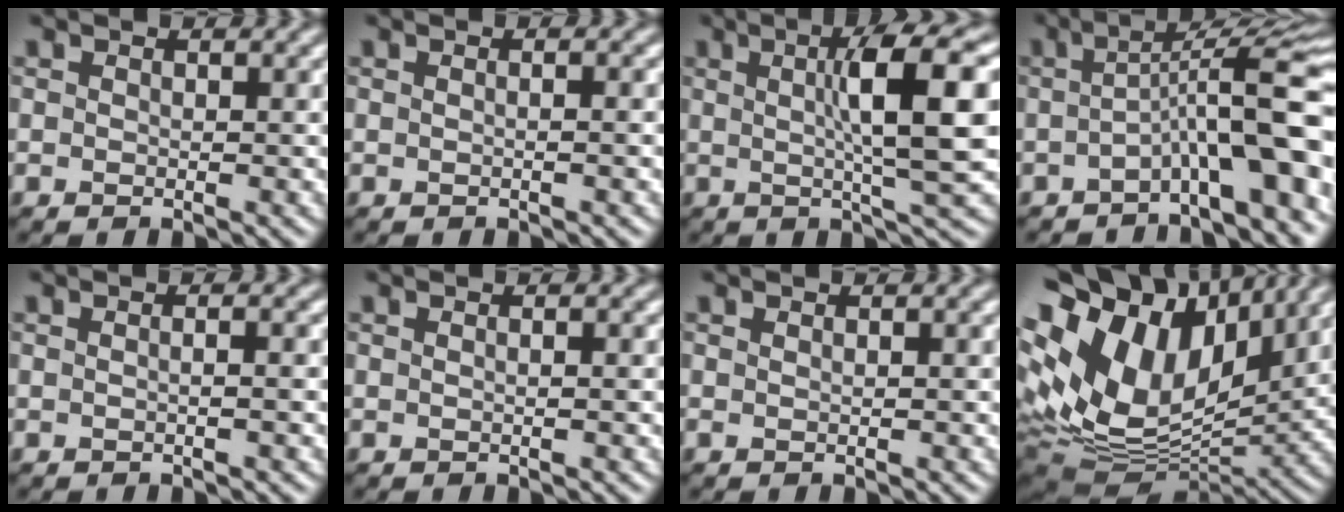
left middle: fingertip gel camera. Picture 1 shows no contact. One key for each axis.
{"total": 1.9, "fx": -0.3, "fy": 1.0, "fz": 1.6, "tx": 0.002, "ty": 0.005, "tz": -0.024}
{"total": 8.5, "fx": 0.9, "fy": 1.4, "fz": 8.3, "tx": -0.102, "ty": 0.015, "tz": 0.015}
{"total": 9.6, "fx": -2.6, "fy": 2.0, "fz": 9.0, "tx": -0.104, "ty": 0.029, "tz": -0.053}
{"total": 2.3, "fx": -0.3, "fy": 1.1, "fz": 1.9, "tx": -0.001, "ty": 0.008, "tz": -0.027}
{"total": 1.3, "fx": -0.4, "fy": 0.6, "fz": 1.0, "tx": -0.001, "ty": 0.002, "tz": -0.017}
{"total": 0.0}
{"total": 16.5, "fx": 4.5, "fy": 11.0, "fz": 11.5, "tx": -0.230, "ty": 0.014, "tz": 0.095}